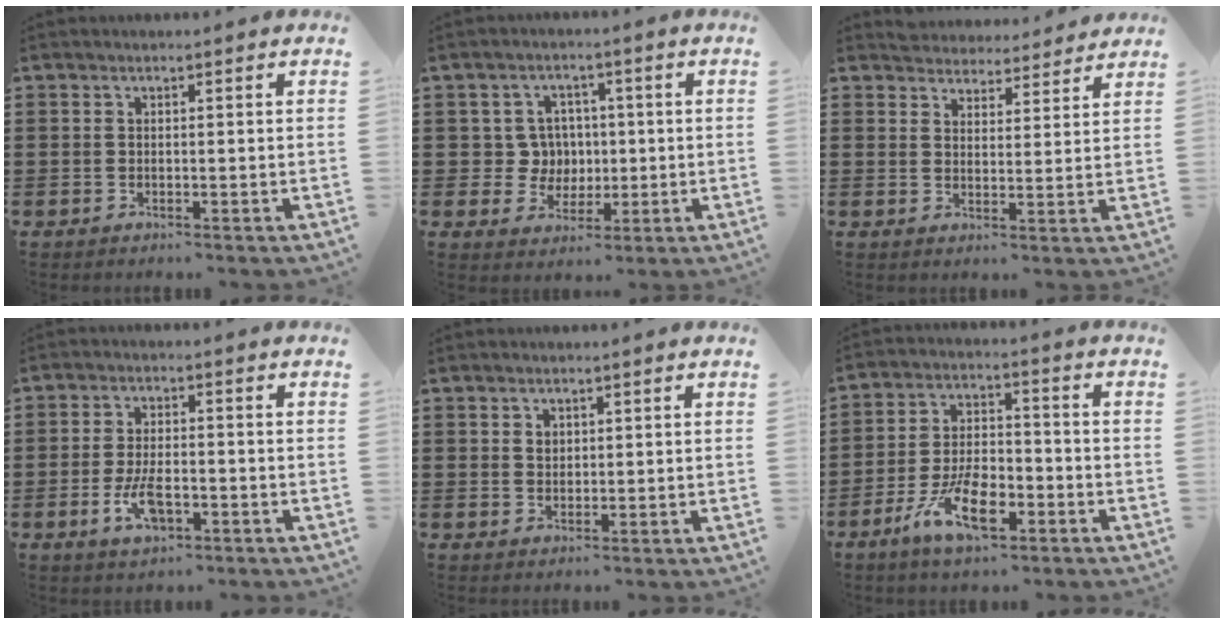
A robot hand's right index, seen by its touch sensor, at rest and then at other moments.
{"total": 3.9, "force": [0.4, 3.7, 1.0], "torque": [-0.038, 0.011, 0.004]}
{"total": 3.6, "force": [3.6, 0.2, -0.6], "torque": [-0.004, -0.020, 0.068]}
{"total": 5.9, "force": [-2.2, 2.6, 4.8], "torque": [-0.106, -0.002, -0.044]}
{"total": 1.2, "force": [0.6, 1.0, 0.4], "torque": [-0.011, 0.004, 0.011]}
{"total": 9.8, "force": [-4.7, 4.1, 7.5], "torque": [-0.157, 0.002, -0.087]}